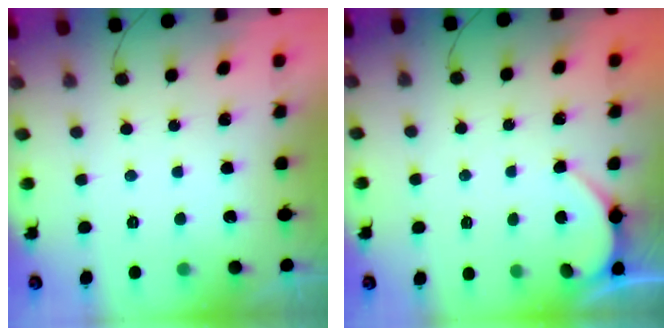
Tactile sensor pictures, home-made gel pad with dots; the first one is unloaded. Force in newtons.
{"total": 3.0, "press": 3.0, "slide": 0.2}